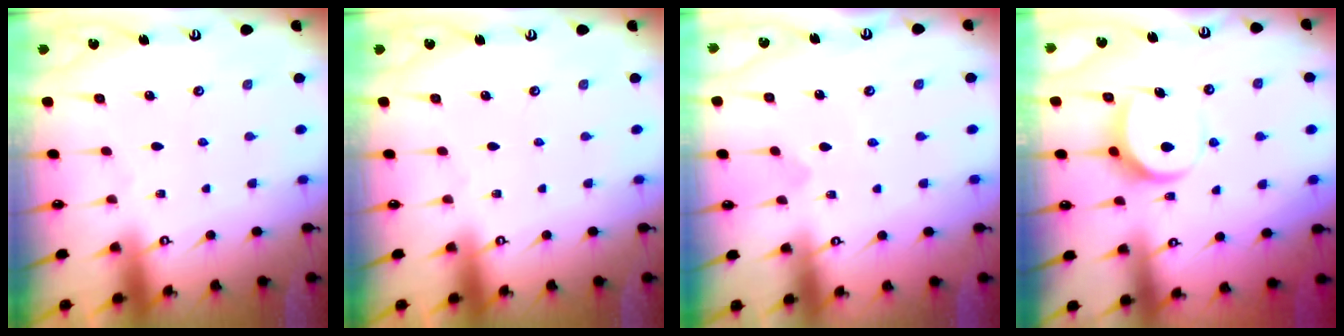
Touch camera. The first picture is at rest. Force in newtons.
{"total": 0.0}
{"total": 2.9, "press": 2.9, "slide": 0.1}
{"total": 7.1, "press": 7.1, "slide": 0.5}